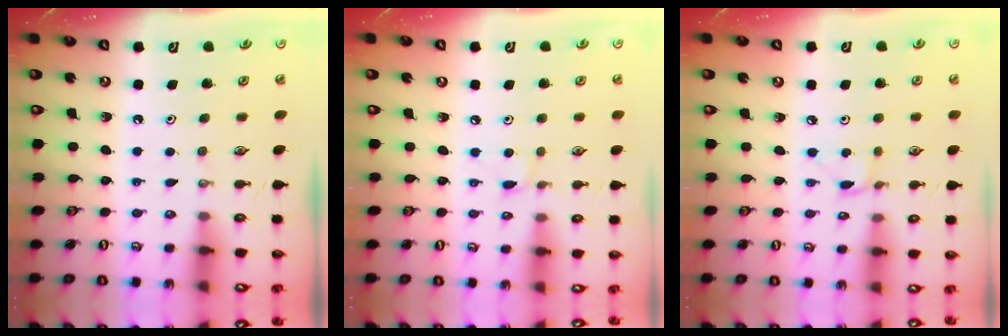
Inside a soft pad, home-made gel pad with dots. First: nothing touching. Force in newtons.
{"total": 4.3, "press": 4.2, "slide": 0.4}
{"total": 2.9, "press": 2.9, "slide": 0.4}